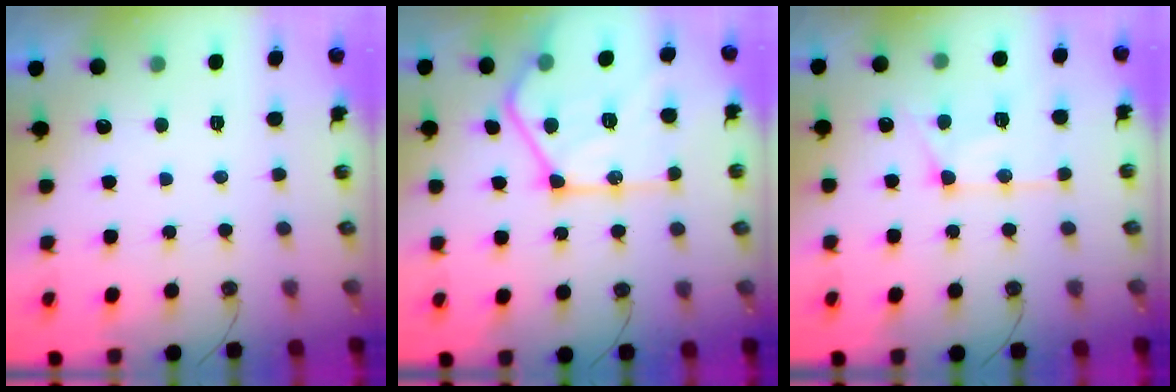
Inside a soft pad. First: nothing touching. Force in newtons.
{"total": 22.3, "press": 22.3, "slide": 1.1}
{"total": 13.8, "press": 13.7, "slide": 1.4}